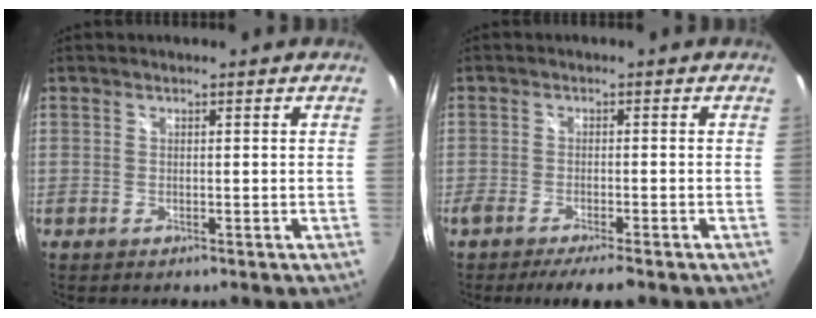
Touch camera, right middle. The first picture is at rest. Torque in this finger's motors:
{"motor_torque": [0.72, -0.63, 0.10, 0.04]}